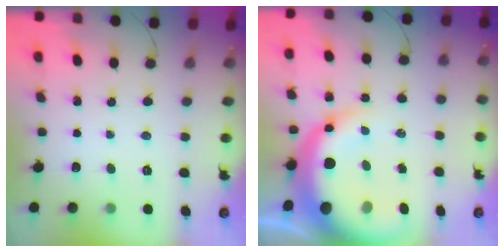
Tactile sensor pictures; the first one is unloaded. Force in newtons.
{"total": 21.3, "press": 20.7, "slide": 5.4}